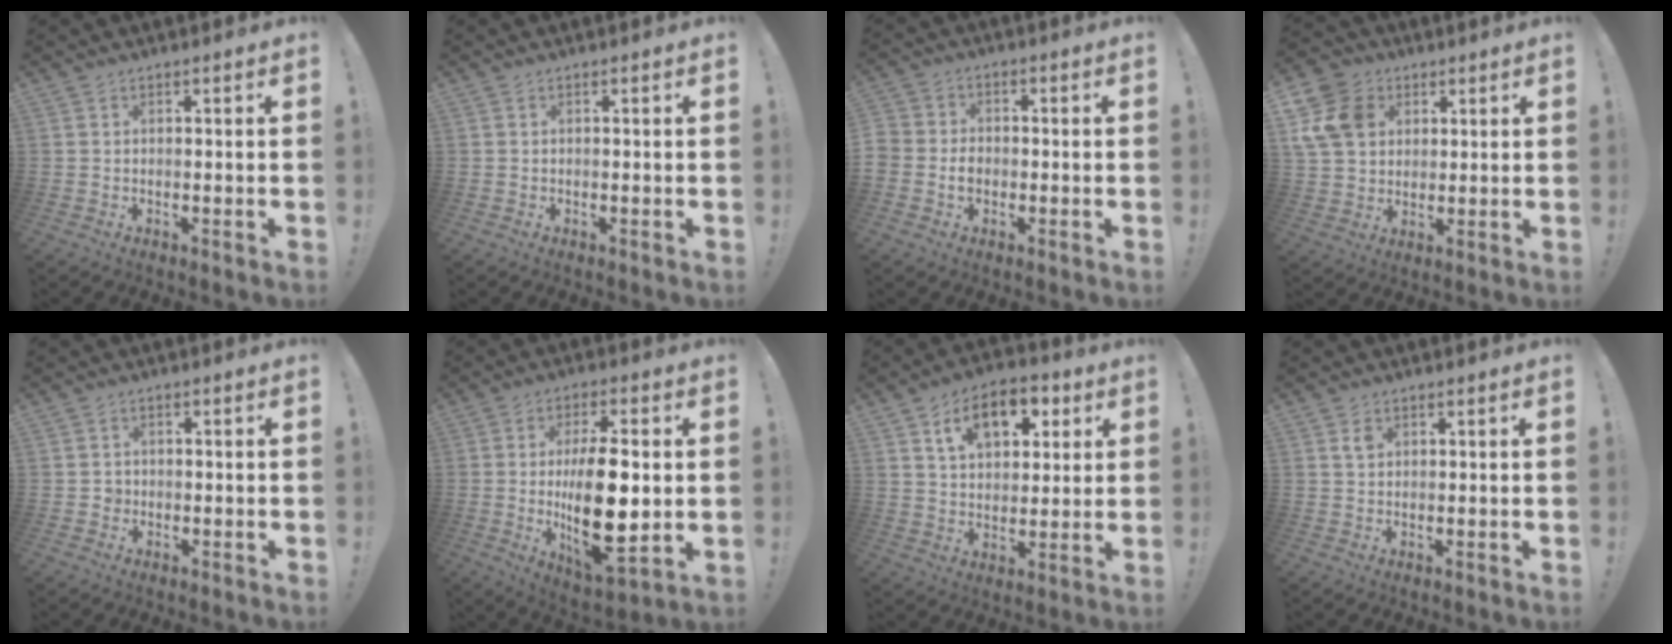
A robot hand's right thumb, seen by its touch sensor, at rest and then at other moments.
{"total": 0.0}
{"total": 4.2, "force": [-1.8, 3.5, 1.5], "torque": [-0.016, 0.007, -0.033]}
{"total": 13.6, "force": [4.3, 10.9, 6.9], "torque": [-0.129, -0.008, 0.091]}
{"total": 2.0, "force": [-0.6, 1.8, 0.5], "torque": [-0.007, 0.006, -0.012]}
{"total": 18.8, "force": [-0.4, 8.0, 17.0], "torque": [-0.301, -0.015, -0.003]}
{"total": 13.0, "force": [6.2, 8.3, 7.9], "torque": [-0.117, -0.015, 0.110]}
{"total": 2.1, "force": [1.1, 1.4, 1.1], "torque": [-0.014, -0.002, 0.018]}